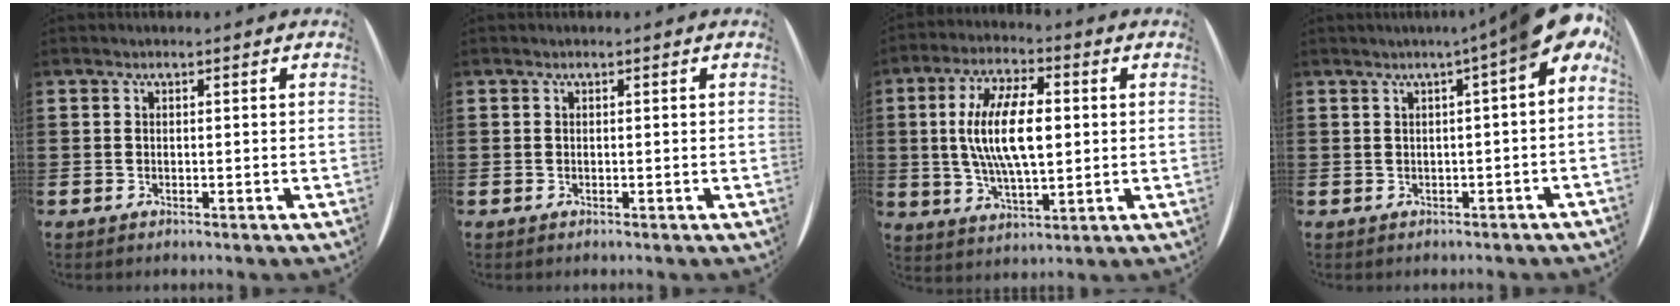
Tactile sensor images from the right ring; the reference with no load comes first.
{"total": 0.0}
{"total": 10.5, "force": [1.2, 4.1, 9.5], "torque": [-0.202, 0.009, 0.015]}
{"total": 3.7, "force": [1.5, 0.0, 3.4], "torque": [-0.055, -0.019, 0.016]}